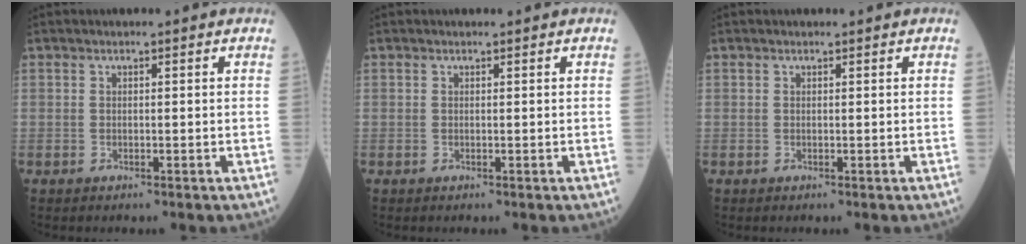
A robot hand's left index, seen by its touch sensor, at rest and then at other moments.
{"total": 0.0}
{"total": 0.0}